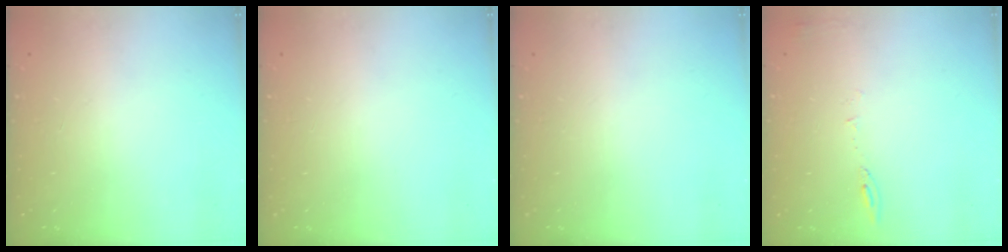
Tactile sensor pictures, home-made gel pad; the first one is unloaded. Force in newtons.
{"total": 15.1, "press": 2.1, "slide": 14.9}
{"total": 0.0}
{"total": 6.2, "press": 6.2, "slide": 0.9}